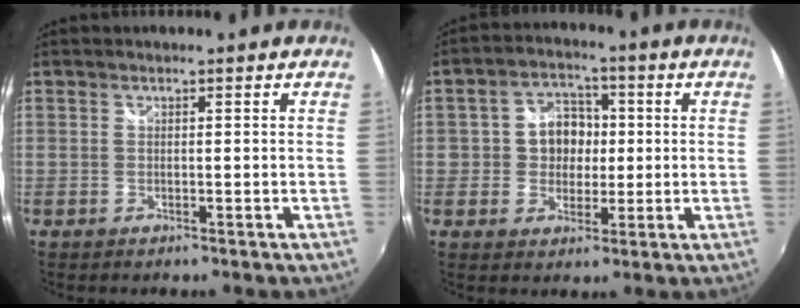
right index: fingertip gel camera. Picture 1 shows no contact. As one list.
[{"total": 7.4, "force": [0.2, 6.5, 3.6], "torque": [-0.066, 0.024, 0.006]}]